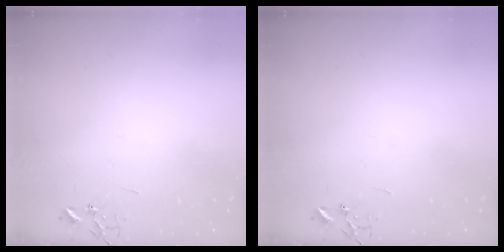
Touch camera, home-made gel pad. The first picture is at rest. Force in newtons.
{"total": 0.0}